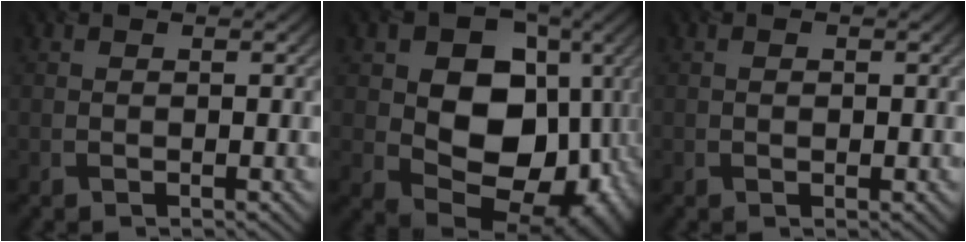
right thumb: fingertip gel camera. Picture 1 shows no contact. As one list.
[{"total": 15.0, "force": [0.4, 11.5, 9.6], "torque": [-0.134, -0.017, 0.009]}, {"total": 0.8, "force": [0.0, 0.5, 0.6], "torque": [-0.011, 0.000, 0.002]}]